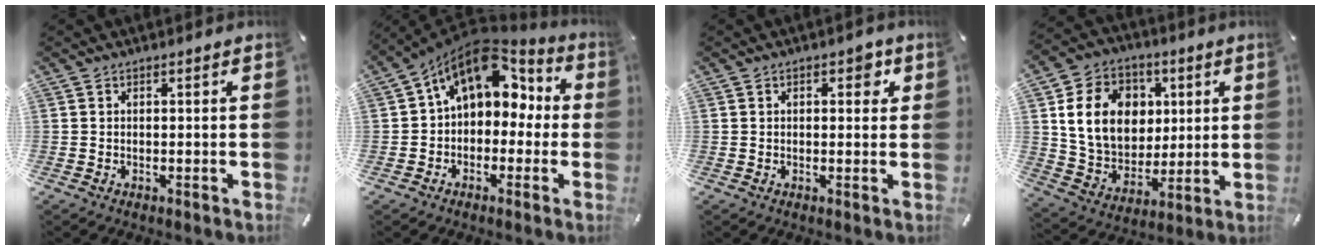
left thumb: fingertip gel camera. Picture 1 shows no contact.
{"total": 13.3, "force": [5.5, 9.2, 7.8], "torque": [-0.127, -0.027, 0.098]}
{"total": 3.1, "force": [0.9, 1.8, 2.4], "torque": [-0.027, 0.000, 0.007]}
{"total": 16.1, "force": [4.0, 13.5, 7.9], "torque": [-0.148, 0.004, 0.081]}